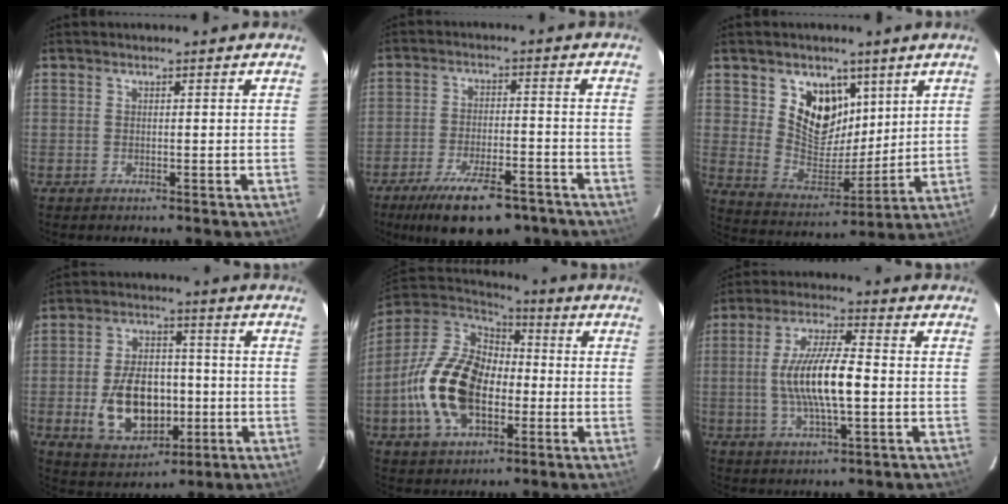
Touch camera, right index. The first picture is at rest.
{"total": 15.1, "force": [-10.8, 5.4, 9.1], "torque": [-0.179, -0.018, -0.163]}
{"total": 12.6, "force": [6.2, 9.0, 6.2], "torque": [-0.112, -0.010, 0.126]}
{"total": 14.0, "force": [-3.0, 8.9, 10.4], "torque": [-0.210, 0.008, -0.030]}
{"total": 20.6, "force": [-4.3, 13.2, 15.3], "torque": [-0.336, 0.007, -0.076]}
{"total": 12.0, "force": [-1.0, 2.7, 11.6], "torque": [-0.225, 0.002, -0.016]}